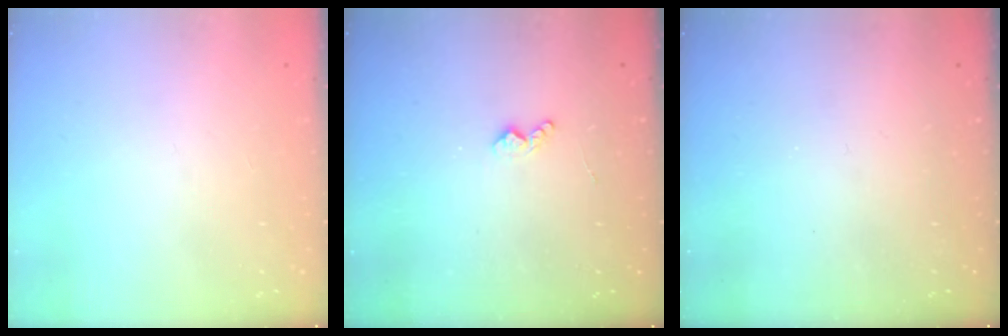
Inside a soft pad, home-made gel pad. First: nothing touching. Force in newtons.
{"total": 4.2, "press": 4.2, "slide": 0.5}
{"total": 0.0}